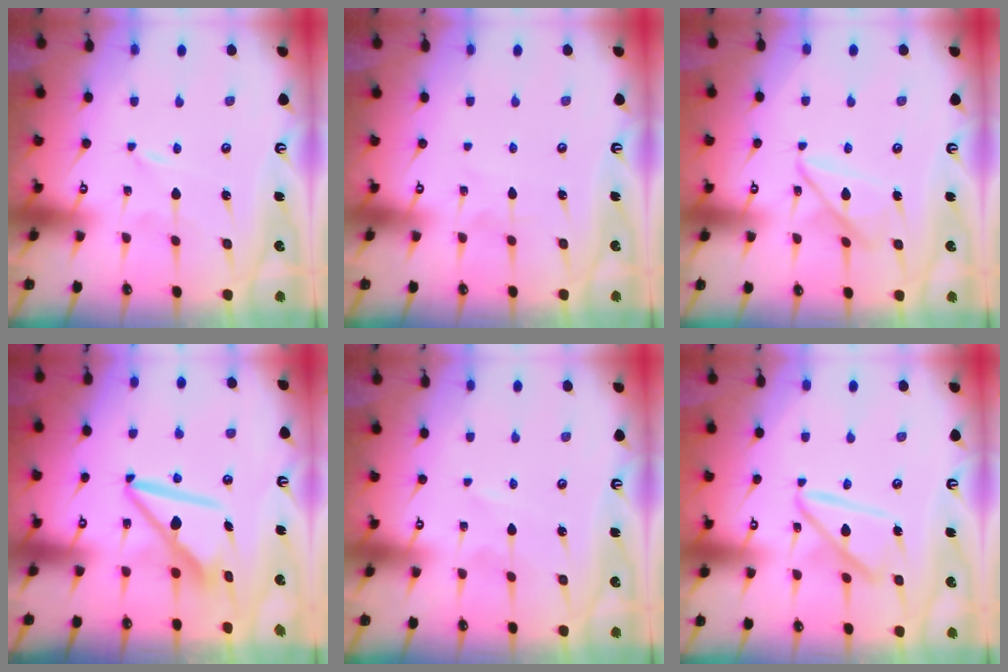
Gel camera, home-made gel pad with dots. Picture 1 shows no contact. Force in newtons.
{"total": 2.4, "press": 2.4, "slide": 0.3}
{"total": 9.0, "press": 9.0, "slide": 0.4}
{"total": 10.2, "press": 10.2, "slide": 1.0}
{"total": 1.4, "press": 1.4, "slide": 0.2}
{"total": 14.2, "press": 14.1, "slide": 1.5}